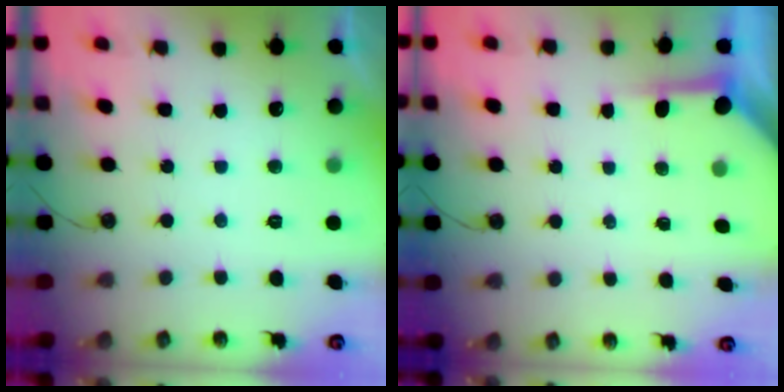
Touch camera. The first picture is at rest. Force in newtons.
{"total": 3.6, "press": 3.5, "slide": 0.5}